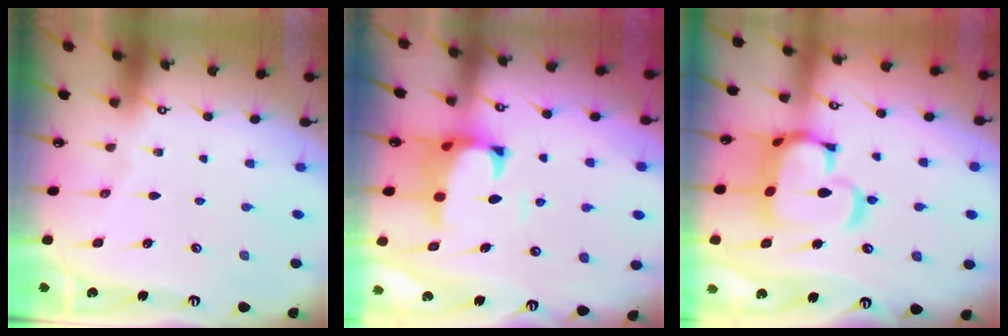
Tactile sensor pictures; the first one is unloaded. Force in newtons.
{"total": 2.6, "press": 2.4, "slide": 1.1}
{"total": 14.6, "press": 14.4, "slide": 1.8}